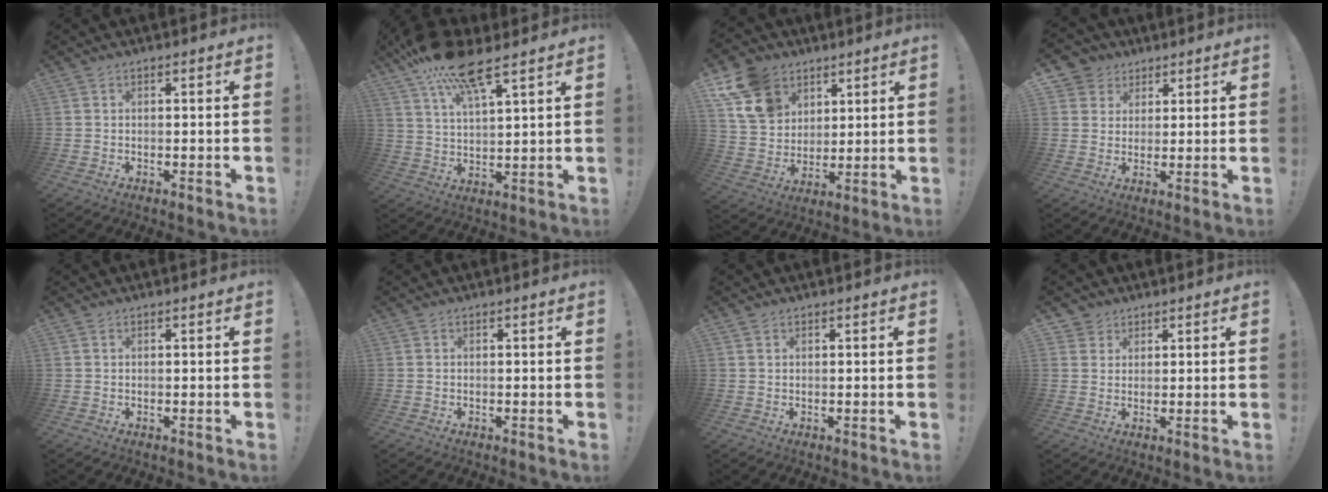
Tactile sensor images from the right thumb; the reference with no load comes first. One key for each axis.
{"total": 13.8, "fx": 10.1, "fy": 3.3, "fz": 8.9, "tx": -0.164, "ty": -0.052, "tz": 0.173}
{"total": 15.4, "fx": 8.0, "fy": 11.5, "fz": 6.3, "tx": -0.108, "ty": -0.038, "tz": 0.163}
{"total": 6.3, "fx": 3.0, "fy": 5.5, "fz": 0.7, "tx": -0.016, "ty": -0.018, "tz": 0.062}
{"total": 0.0}
{"total": 0.0}
{"total": 0.8, "fx": 0.5, "fy": 0.5, "fz": 0.3, "tx": -0.002, "ty": -0.001, "tz": 0.010}
{"total": 3.4, "fx": 2.2, "fy": 2.6, "fz": 0.0, "tx": -0.001, "ty": -0.009, "tz": 0.041}